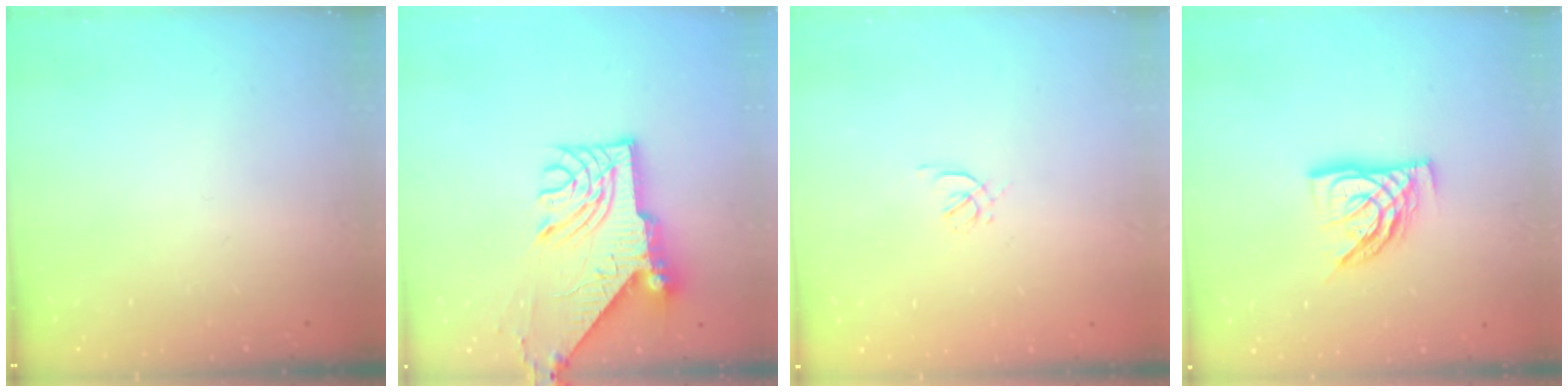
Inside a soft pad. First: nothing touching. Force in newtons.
{"total": 12.0, "press": 11.9, "slide": 1.4}
{"total": 1.6, "press": 1.6, "slide": 0.4}
{"total": 11.3, "press": 11.2, "slide": 1.4}